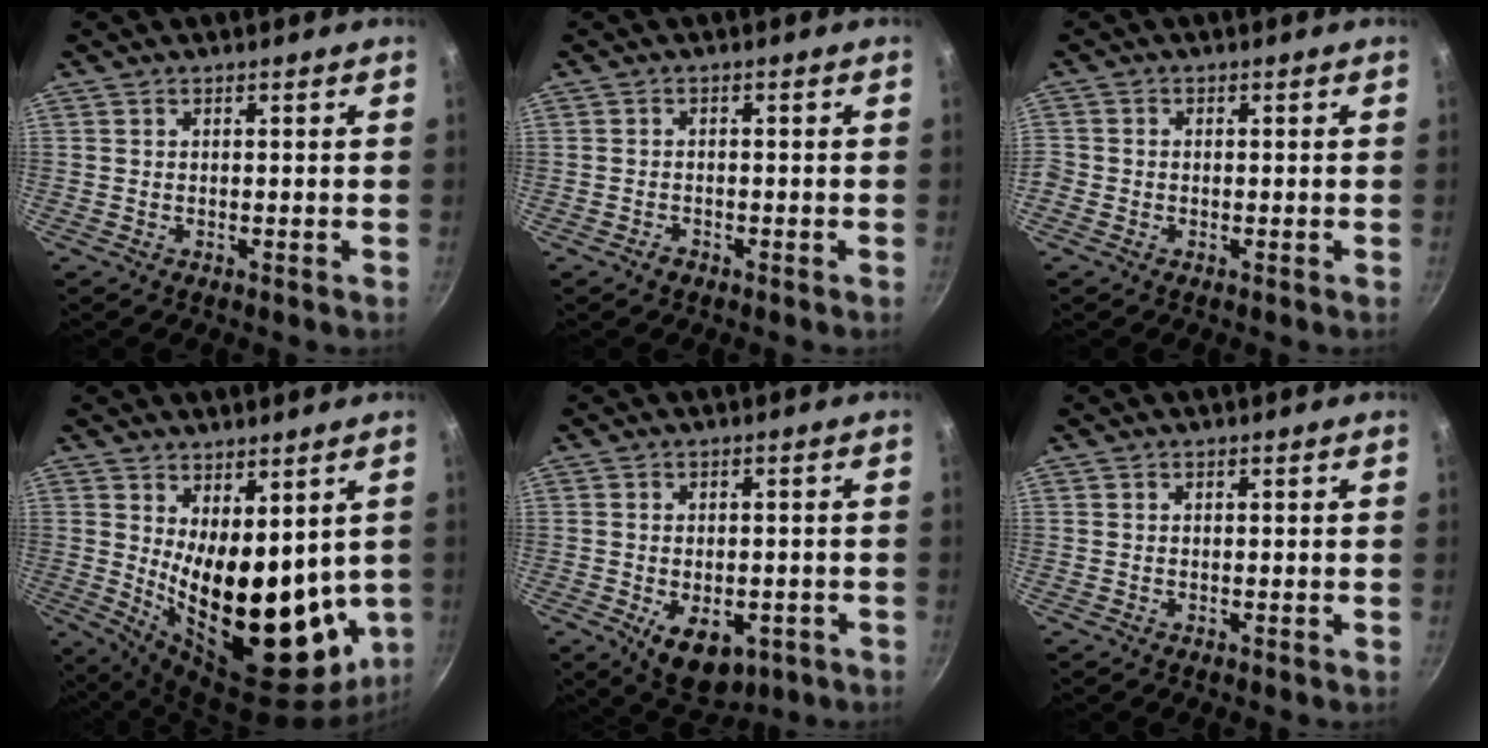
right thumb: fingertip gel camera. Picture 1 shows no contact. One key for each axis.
{"total": 1.6, "fx": -1.1, "fy": 1.0, "fz": 0.6, "tx": -0.008, "ty": 0.011, "tz": -0.019}
{"total": 1.9, "fx": -0.9, "fy": 1.6, "fz": 0.6, "tx": -0.016, "ty": 0.003, "tz": -0.023}
{"total": 22.1, "fx": 1.5, "fy": 10.9, "fz": 19.2, "tx": -0.245, "ty": -0.059, "tz": 0.054}
{"total": 9.6, "fx": -3.3, "fy": 5.8, "fz": 6.9, "tx": -0.074, "ty": 0.003, "tz": -0.028}
{"total": 0.0}